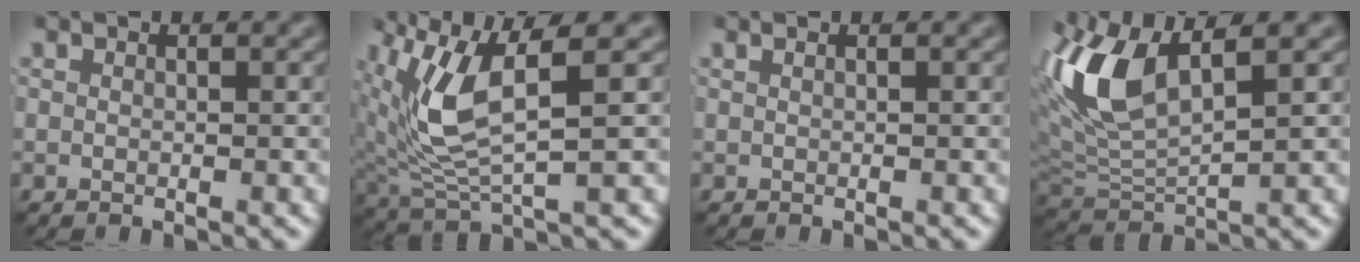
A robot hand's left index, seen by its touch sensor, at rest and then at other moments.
{"total": 7.1, "force": [2.0, 2.4, 6.4], "torque": [-0.157, -0.007, 0.044]}
{"total": 0.7, "force": [0.4, 0.3, 0.5], "torque": [-0.003, -0.004, -0.001]}
{"total": 8.2, "force": [3.1, 3.3, 6.9], "torque": [-0.156, 0.007, 0.060]}